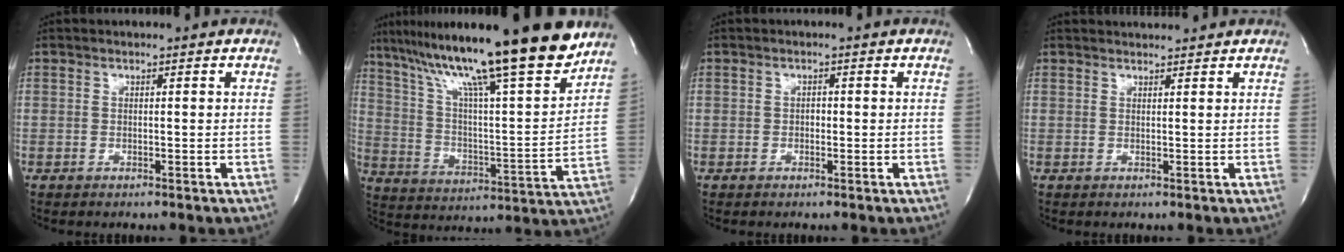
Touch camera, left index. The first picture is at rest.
{"total": 24.5, "force": [18.7, 1.1, 15.8], "torque": [-0.267, -0.004, 0.298]}
{"total": 0.9, "force": [-0.3, 0.6, 0.6], "torque": [-0.008, 0.001, -0.007]}
{"total": 3.0, "force": [3.0, 0.2, 0.4], "torque": [-0.010, 0.019, 0.042]}